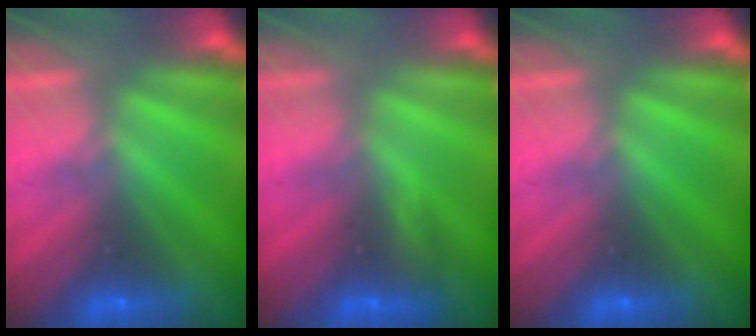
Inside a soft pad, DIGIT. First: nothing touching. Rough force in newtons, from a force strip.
{"total": 3.2}
{"total": 0.0}